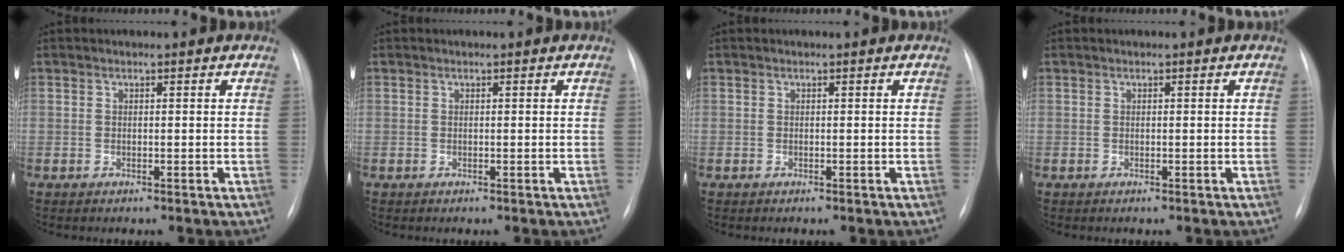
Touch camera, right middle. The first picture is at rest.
{"total": 0.0}
{"total": 0.0}
{"total": 0.0}